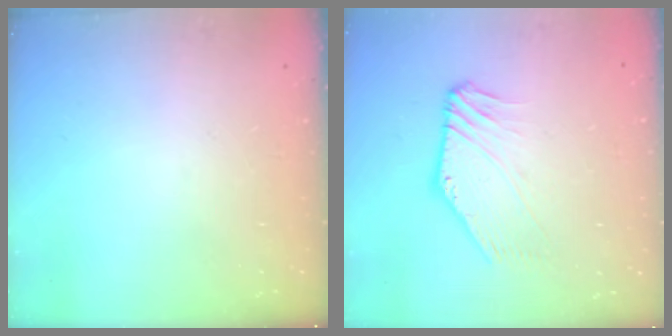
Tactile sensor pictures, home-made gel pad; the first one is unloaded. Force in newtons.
{"total": 2.8, "press": 2.8, "slide": 0.3}